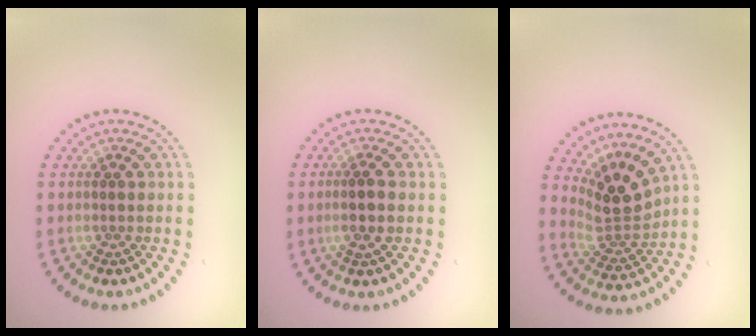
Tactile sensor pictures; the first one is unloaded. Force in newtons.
{"total": 1.5, "press": 1.3, "slide": 0.6}
{"total": 3.6, "press": 2.6, "slide": 2.5}